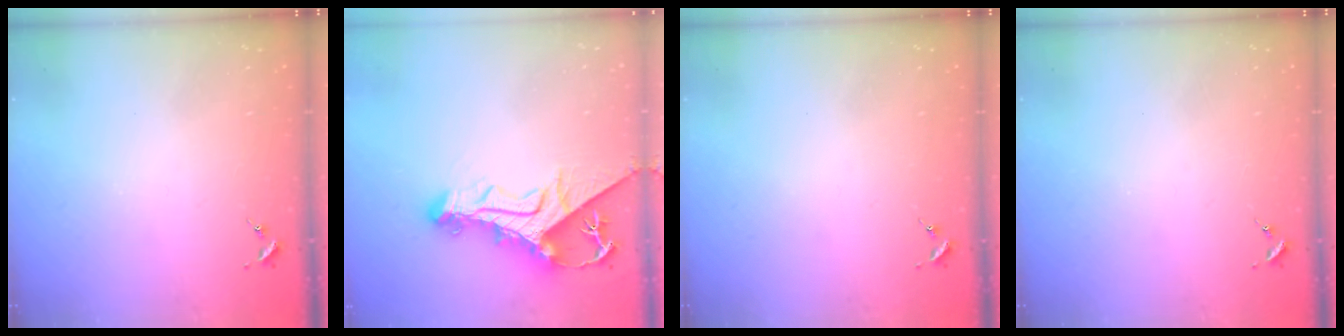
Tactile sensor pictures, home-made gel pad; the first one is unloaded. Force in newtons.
{"total": 13.8, "press": 13.7, "slide": 1.6}
{"total": 0.0}
{"total": 0.0}